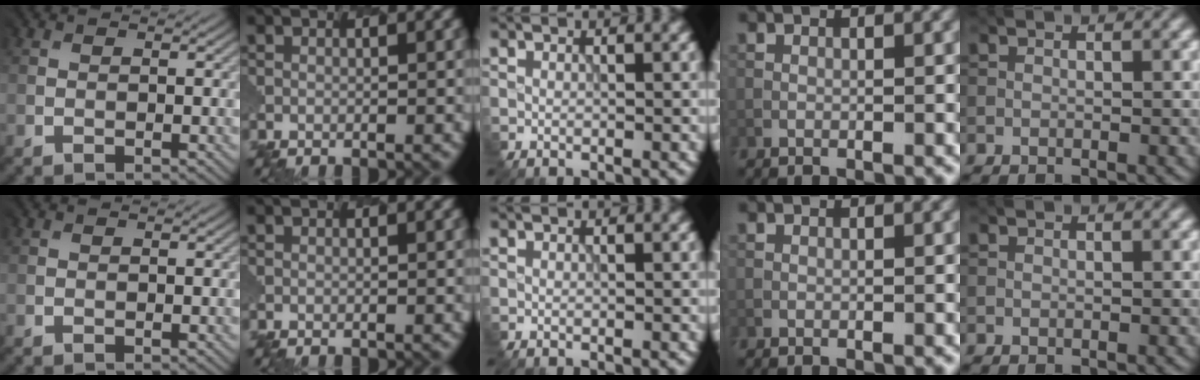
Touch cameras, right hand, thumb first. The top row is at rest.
{}